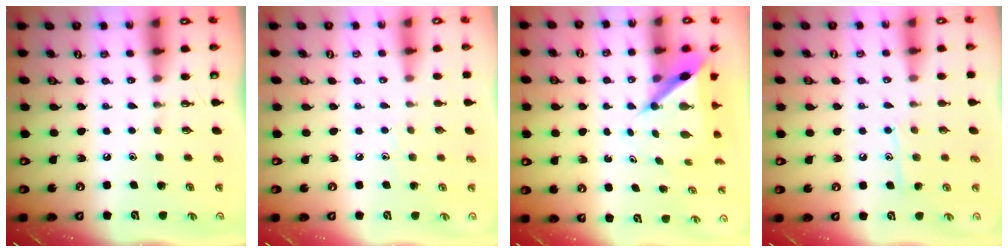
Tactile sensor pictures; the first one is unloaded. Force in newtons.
{"total": 3.4, "press": 3.4, "slide": 0.3}
{"total": 7.1, "press": 7.1, "slide": 0.6}
{"total": 8.0, "press": 8.0, "slide": 0.6}